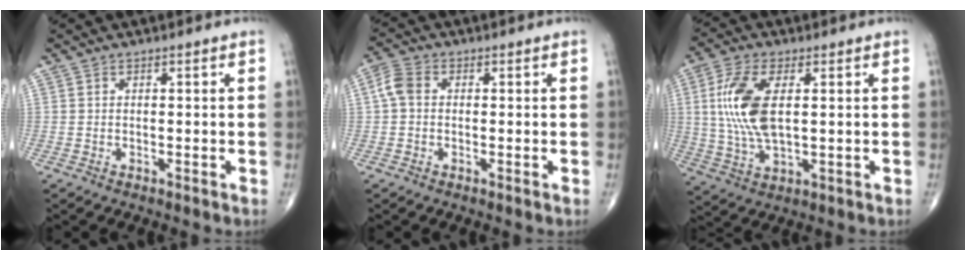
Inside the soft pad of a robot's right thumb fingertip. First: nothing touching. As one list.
[{"total": 4.0, "force": [0.1, 2.9, 2.7], "torque": [-0.059, 0.013, -0.004]}, {"total": 12.0, "force": [2.0, 5.4, 10.5], "torque": [-0.234, -0.006, 0.043]}]